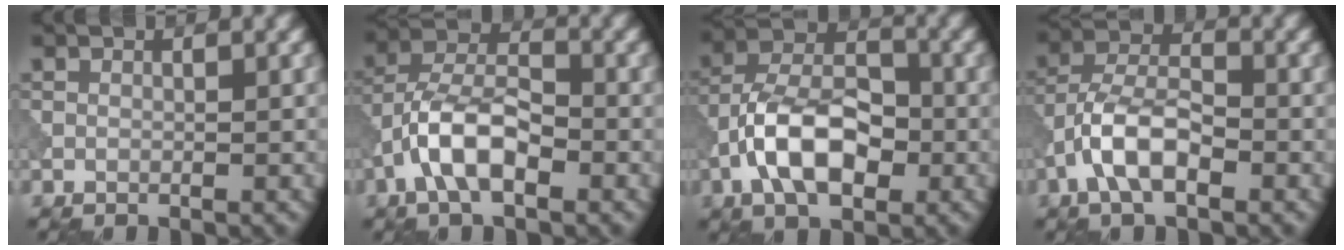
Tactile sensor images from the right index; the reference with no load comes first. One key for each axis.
{"total": 6.2, "fx": -2.7, "fy": 2.8, "fz": 4.8, "tx": -0.090, "ty": 0.012, "tz": -0.055}
{"total": 8.1, "fx": -2.8, "fy": 4.4, "fz": 6.2, "tx": -0.112, "ty": 0.013, "tz": -0.059}
{"total": 5.5, "fx": -2.4, "fy": 2.5, "fz": 4.3, "tx": -0.082, "ty": 0.012, "tz": -0.053}